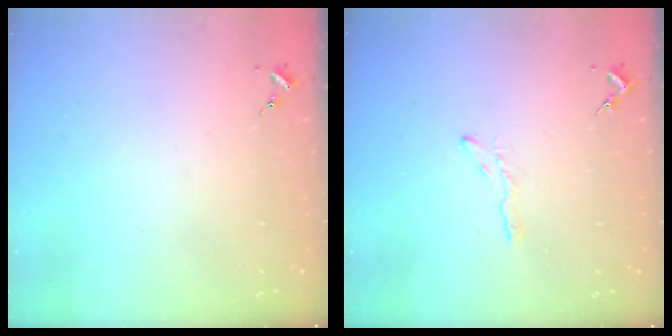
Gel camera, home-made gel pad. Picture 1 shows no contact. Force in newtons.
{"total": 3.2, "press": 3.2, "slide": 0.3}